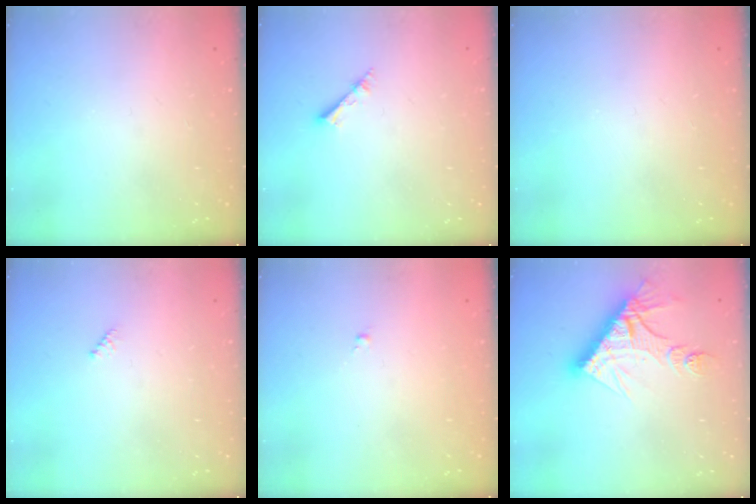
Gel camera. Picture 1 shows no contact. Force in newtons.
{"total": 2.2, "press": 2.2, "slide": 0.3}
{"total": 0.0}
{"total": 2.3, "press": 2.2, "slide": 0.5}
{"total": 0.0}
{"total": 14.0, "press": 13.9, "slide": 1.2}